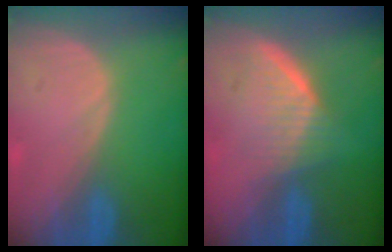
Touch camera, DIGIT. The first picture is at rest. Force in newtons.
{"total": 6.0, "press": 5.7, "slide": 2.1}